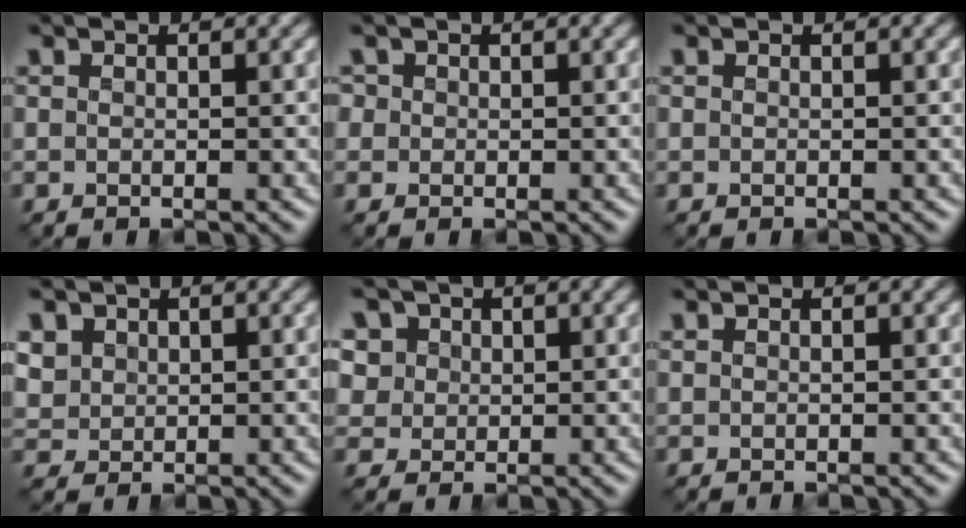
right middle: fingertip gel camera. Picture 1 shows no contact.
{"total": 1.0, "force": [0.3, 0.9, 0.2], "torque": [-0.002, 0.000, 0.006]}
{"total": 0.0}
{"total": 2.6, "force": [1.1, 2.2, 0.8], "torque": [-0.035, -0.005, 0.034]}
{"total": 5.7, "force": [2.8, 4.5, 2.1], "torque": [-0.059, 0.006, 0.042]}
{"total": 0.0}